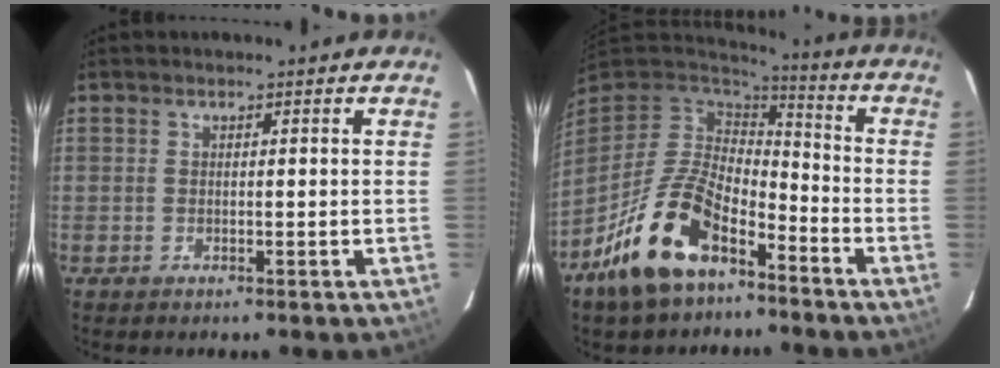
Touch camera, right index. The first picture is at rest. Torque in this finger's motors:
{"motor_torque": [1.14, -1.00, 1.00, 0.21]}